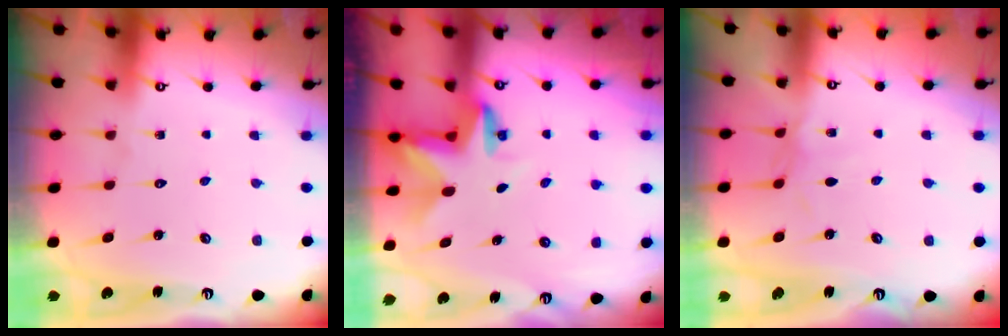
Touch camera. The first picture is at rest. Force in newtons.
{"total": 2.9, "press": 2.9, "slide": 0.2}
{"total": 1.7, "press": 1.6, "slide": 0.4}